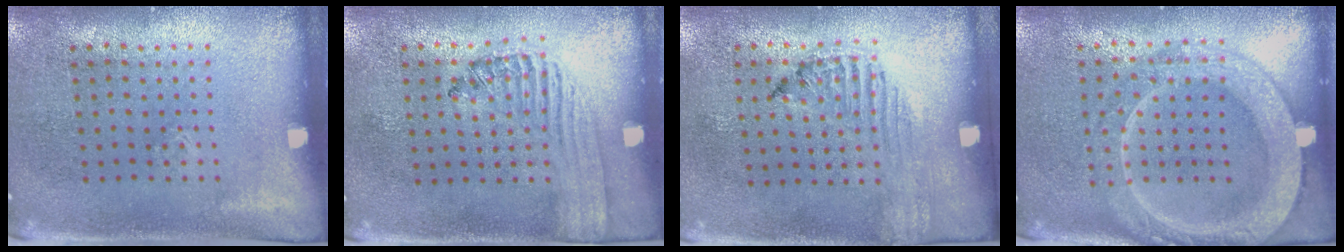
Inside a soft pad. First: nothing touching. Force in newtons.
{"total": 1.4, "press": 1.2, "slide": 0.7}
{"total": 1.2, "press": 1.1, "slide": 0.2}
{"total": 2.7, "press": 2.7, "slide": 0.3}